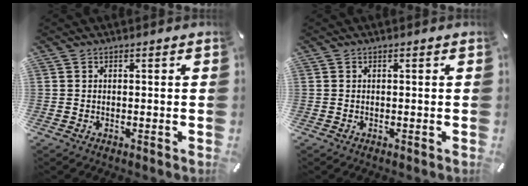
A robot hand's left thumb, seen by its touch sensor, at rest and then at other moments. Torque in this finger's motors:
{"motor_torque": [-0.09, 0.09, 0.00, 0.00, 0.00]}